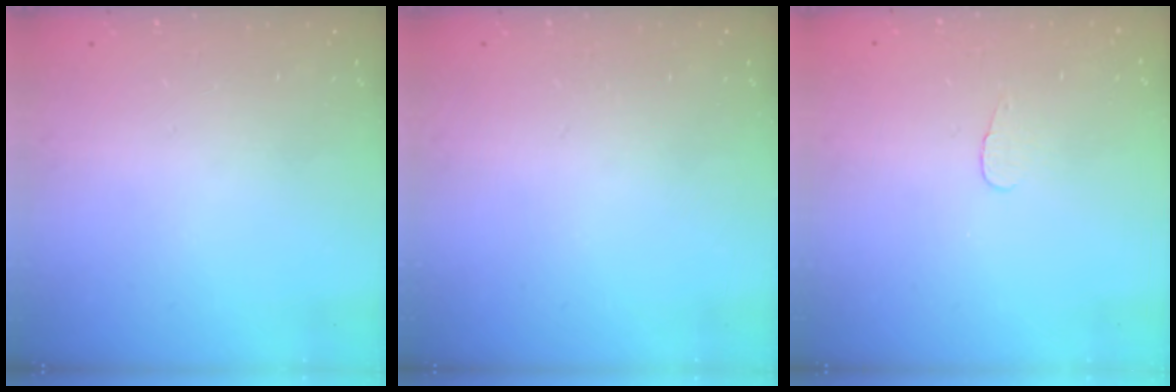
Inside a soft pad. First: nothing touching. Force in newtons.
{"total": 0.0}
{"total": 3.4, "press": 3.4, "slide": 0.4}